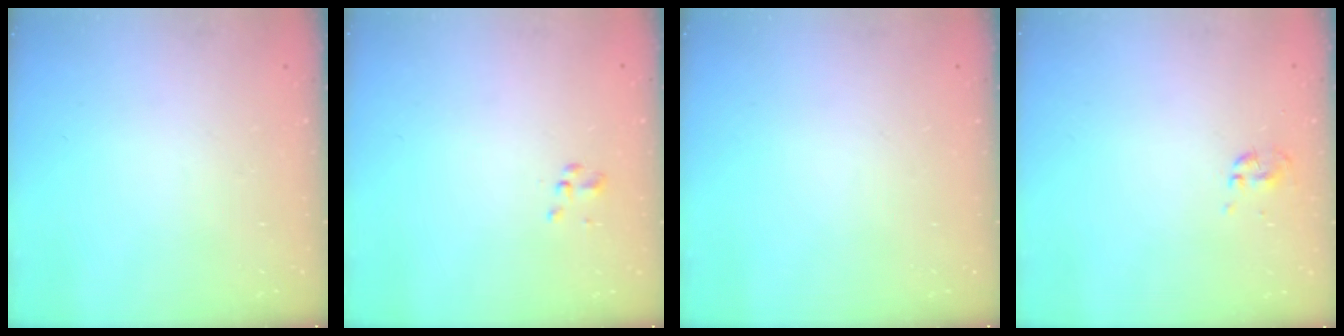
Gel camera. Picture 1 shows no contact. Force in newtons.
{"total": 1.8, "press": 1.7, "slide": 0.5}
{"total": 0.0}
{"total": 0.0}